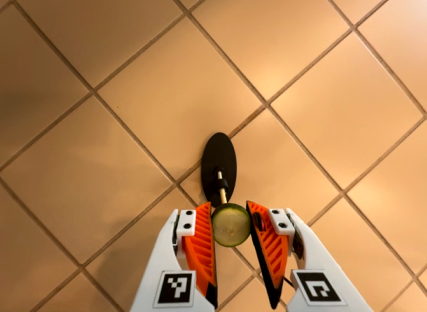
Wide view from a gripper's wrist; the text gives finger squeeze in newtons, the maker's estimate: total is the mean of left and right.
{"total": 7.1, "left": 6.9, "right": 7.3}